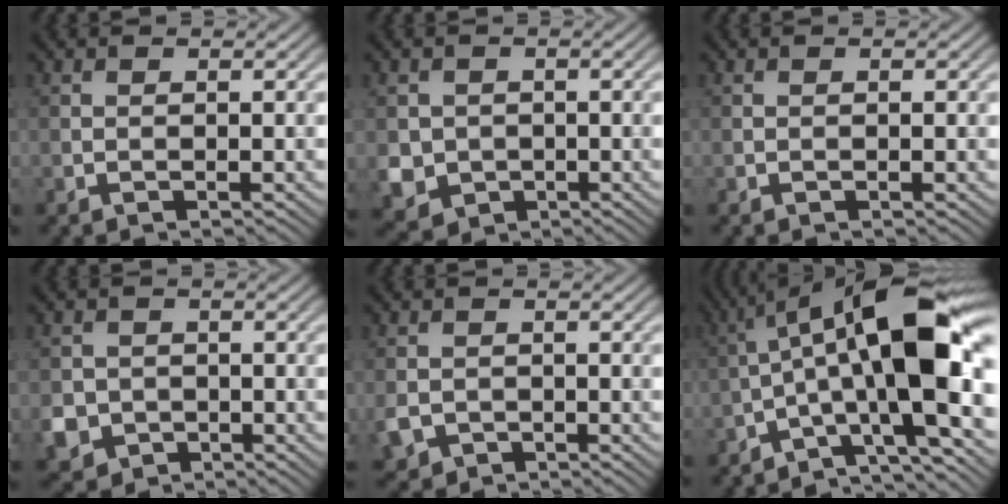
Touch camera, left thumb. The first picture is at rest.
{"total": 4.0, "force": [-0.5, 3.8, 1.3], "torque": [-0.045, -0.021, -0.012]}
{"total": 0.0}
{"total": 4.4, "force": [-1.5, 3.9, 1.3], "torque": [-0.035, -0.013, -0.038]}
{"total": 3.0, "force": [-1.3, 2.4, 1.3], "torque": [-0.037, -0.014, -0.027]}
{"total": 16.7, "force": [-2.2, 4.9, 15.9], "torque": [-0.242, 0.030, -0.045]}